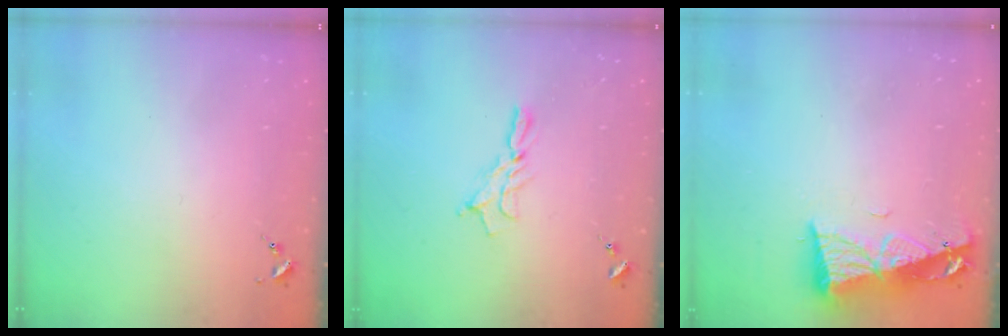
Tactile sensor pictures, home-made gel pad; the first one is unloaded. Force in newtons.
{"total": 8.7, "press": 8.6, "slide": 0.6}
{"total": 9.2, "press": 9.2, "slide": 1.1}